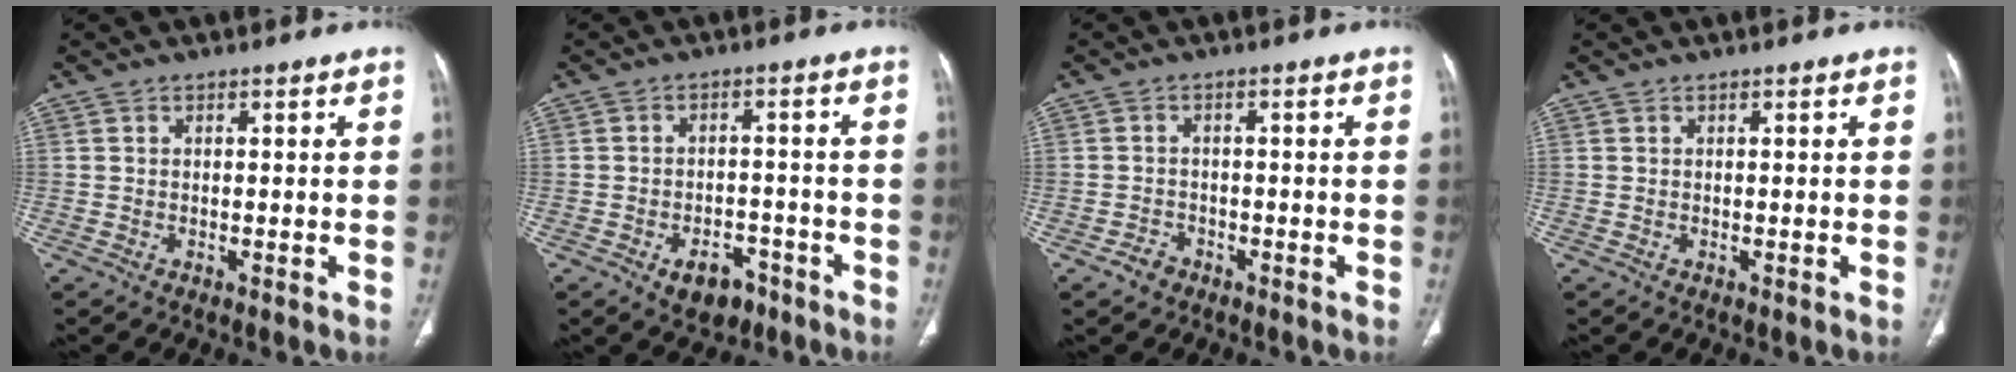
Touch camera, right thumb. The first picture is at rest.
{"total": 6.4, "force": [-3.6, 4.2, 3.3], "torque": [-0.028, 0.028, -0.048]}
{"total": 2.4, "force": [-1.6, 1.8, 0.6], "torque": [-0.010, 0.014, -0.025]}
{"total": 0.0}